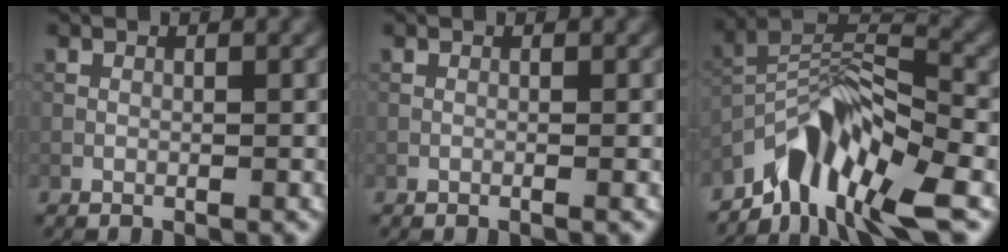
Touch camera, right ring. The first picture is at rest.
{"total": 0.0}
{"total": 8.2, "force": [-5.8, 2.3, 5.3], "torque": [-0.080, -0.001, -0.113]}